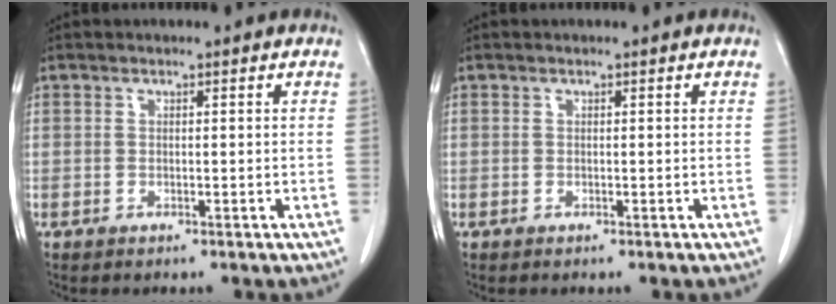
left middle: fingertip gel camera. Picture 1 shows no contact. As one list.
[{"total": 0.0}]